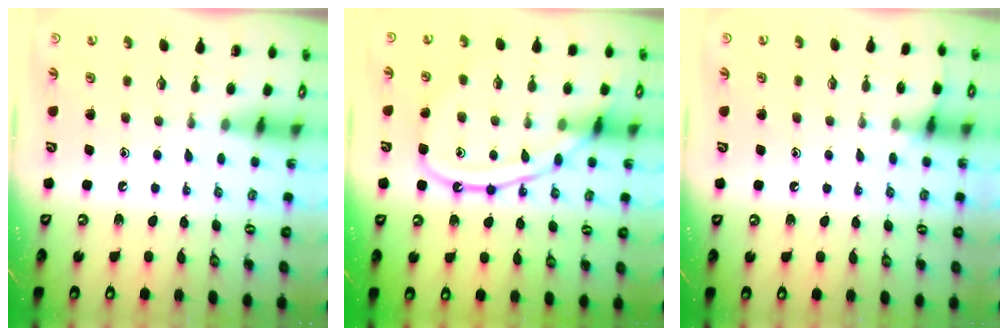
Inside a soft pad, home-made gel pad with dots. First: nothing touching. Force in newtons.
{"total": 13.8, "press": 13.7, "slide": 1.3}
{"total": 4.8, "press": 4.8, "slide": 0.7}